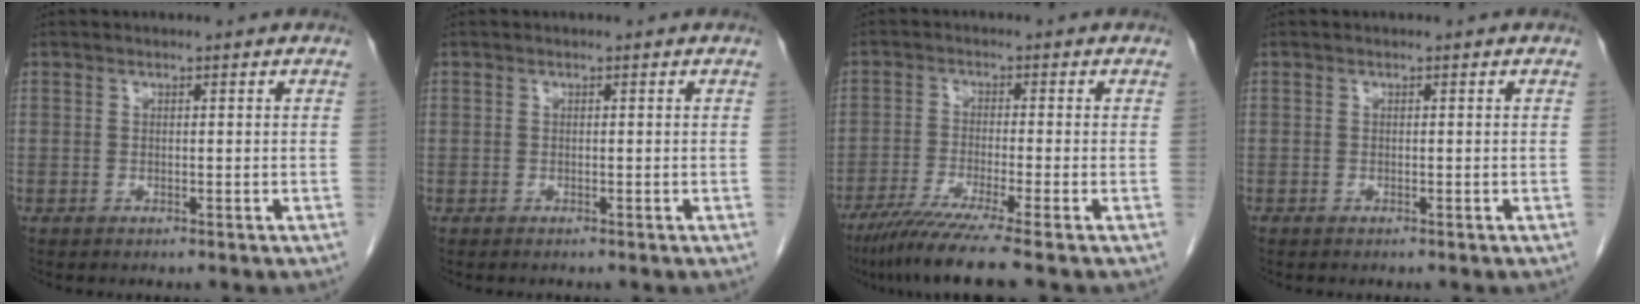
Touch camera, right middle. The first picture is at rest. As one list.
[{"total": 0.0}, {"total": 8.6, "force": [-6.5, -1.3, 5.4], "torque": [-0.089, -0.030, -0.111]}, {"total": 0.0}]